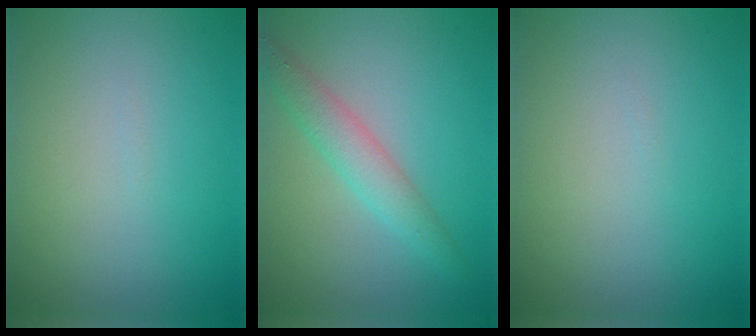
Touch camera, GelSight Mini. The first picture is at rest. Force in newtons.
{"total": 2.9, "press": 2.9, "slide": 0.1}
{"total": 0.0}